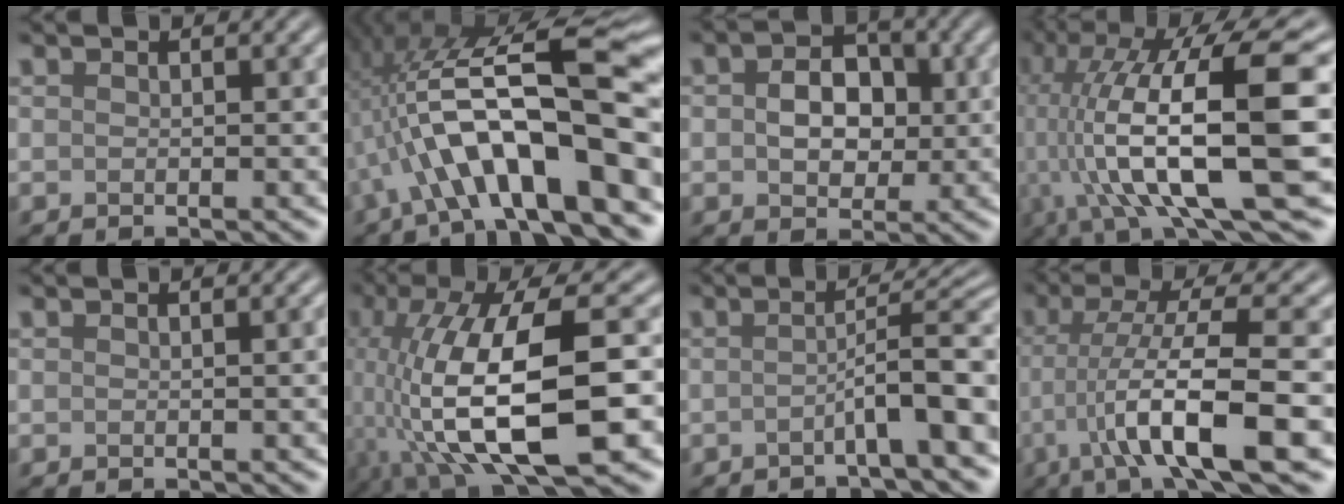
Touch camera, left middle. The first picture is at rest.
{"total": 12.9, "force": [-1.7, 4.2, 12.0], "torque": [-0.187, 0.022, -0.027]}
{"total": 4.1, "force": [0.3, 3.0, 2.7], "torque": [-0.050, 0.004, 0.002]}
{"total": 15.7, "force": [0.3, 4.2, 15.1], "torque": [-0.266, 0.021, 0.017]}
{"total": 1.6, "force": [0.1, 0.6, 1.5], "torque": [-0.010, 0.003, -0.001]}
{"total": 14.3, "force": [-3.5, 5.3, 12.8], "torque": [-0.239, 0.005, -0.064]}
{"total": 5.4, "force": [-1.3, 0.7, 5.2], "torque": [-0.073, 0.020, -0.029]}
{"total": 9.4, "force": [-2.7, 1.6, 8.8], "torque": [-0.137, 0.023, -0.046]}